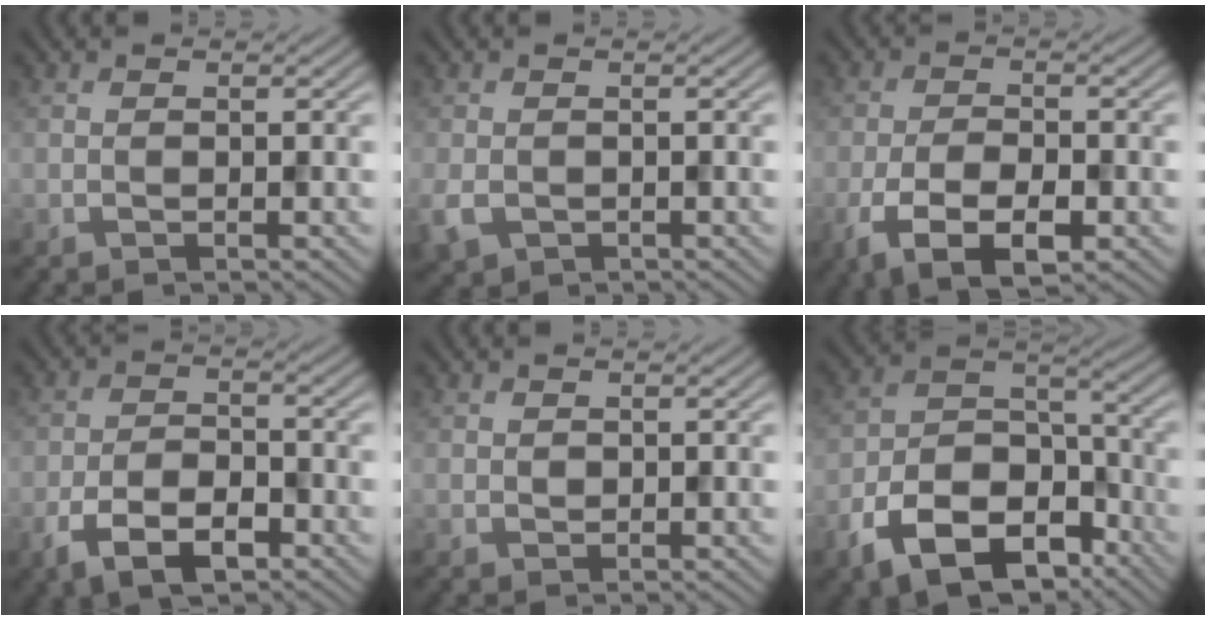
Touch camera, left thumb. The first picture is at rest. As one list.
[{"total": 3.1, "force": [-1.2, 2.3, 1.6], "torque": [-0.049, -0.016, -0.027]}, {"total": 7.9, "force": [-3.8, 3.7, 5.8], "torque": [-0.119, -0.012, -0.070]}, {"total": 7.0, "force": [-3.8, 3.5, 4.7], "torque": [-0.088, -0.002, -0.077]}, {"total": 0.6, "force": [0.3, 0.6, 0.2], "torque": [-0.006, -0.003, 0.005]}, {"total": 12.7, "force": [-7.6, 7.2, 7.1], "torque": [-0.147, -0.020, -0.144]}]